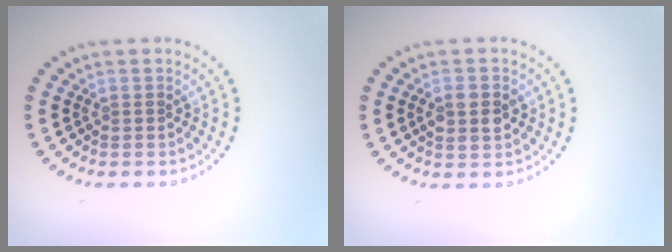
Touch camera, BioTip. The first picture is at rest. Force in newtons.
{"total": 2.4, "press": 2.4, "slide": 0.3}